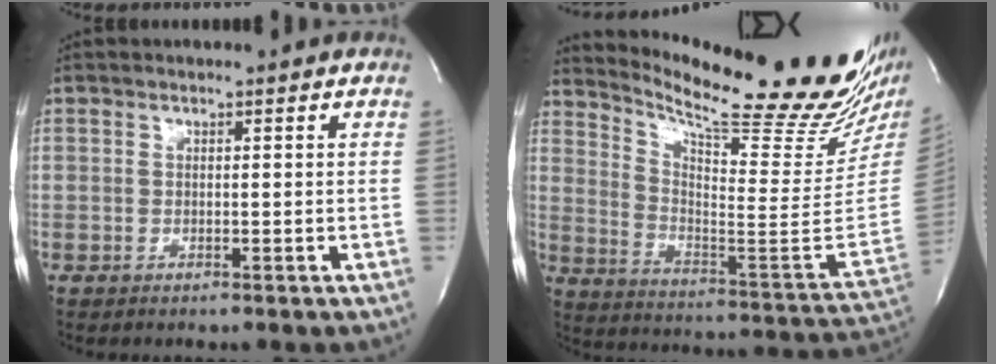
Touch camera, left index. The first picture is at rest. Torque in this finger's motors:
{"motor_torque": [-0.21, -1.34, 0.17, 0.04]}